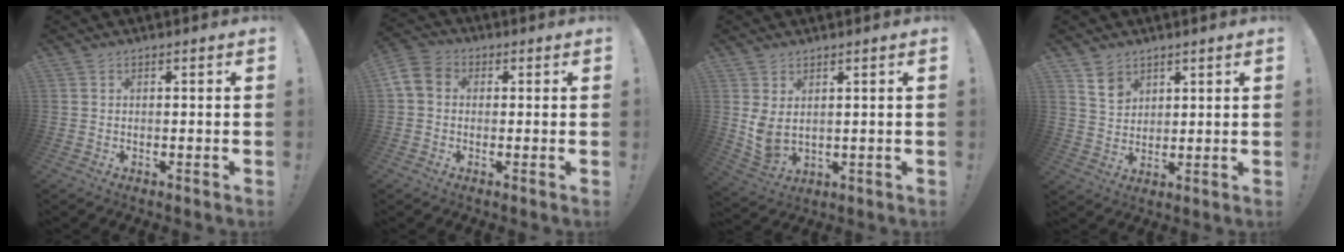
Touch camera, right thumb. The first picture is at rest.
{"total": 7.0, "force": [0.4, 5.8, 4.0], "torque": [-0.079, 0.013, 0.015]}
{"total": 5.7, "force": [1.6, 3.5, 4.2], "torque": [-0.068, -0.024, 0.031]}
{"total": 6.9, "force": [4.5, 4.9, 1.8], "torque": [-0.019, -0.029, 0.086]}